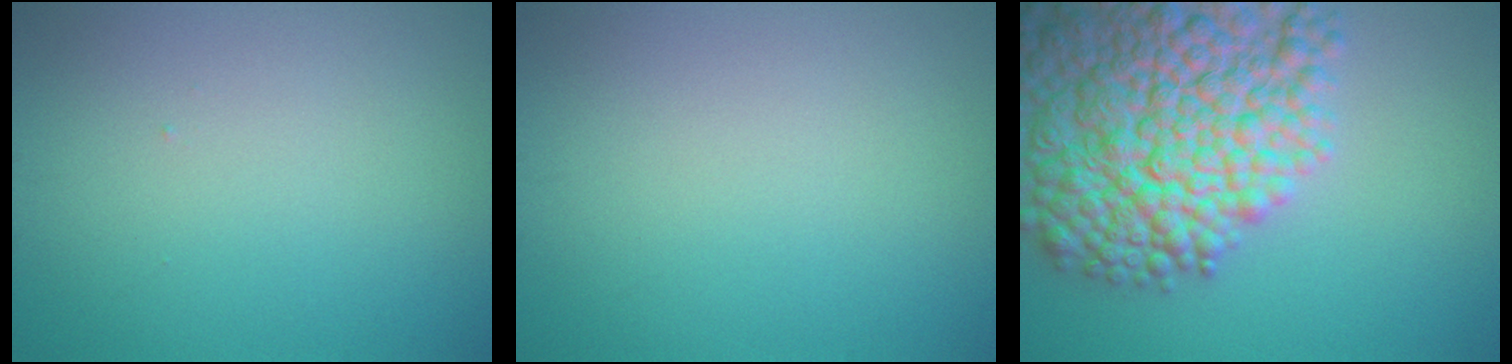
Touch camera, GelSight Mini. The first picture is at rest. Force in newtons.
{"total": 0.0}
{"total": 13.8, "press": 13.8, "slide": 0.7}